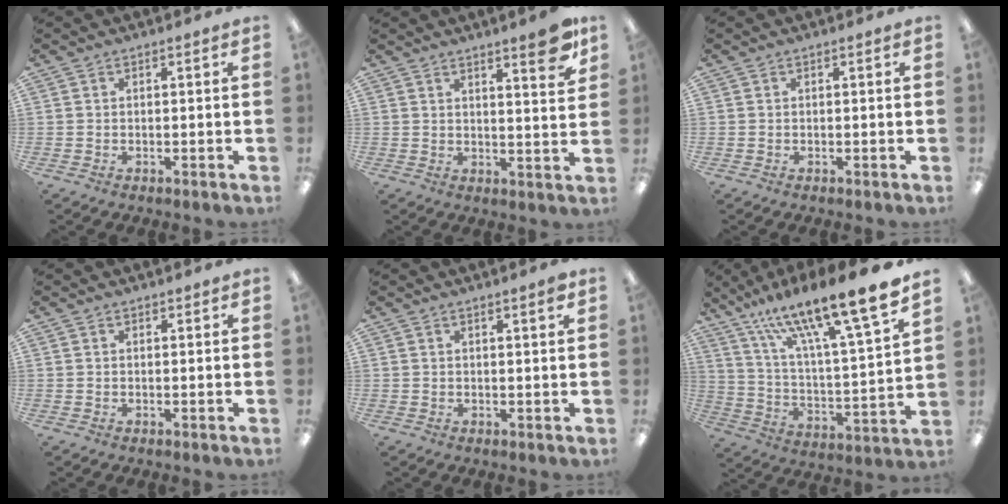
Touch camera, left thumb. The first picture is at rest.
{"total": 8.0, "force": [5.8, 1.4, 5.3], "torque": [-0.060, -0.037, 0.090]}
{"total": 0.0}
{"total": 0.6, "force": [0.5, 0.4, 0.1], "torque": [0.006, -0.003, 0.008]}
{"total": 1.8, "force": [1.4, 0.0, 1.1], "torque": [-0.016, -0.004, 0.022]}
{"total": 20.4, "force": [15.8, 2.6, 12.6], "torque": [-0.217, -0.107, 0.255]}